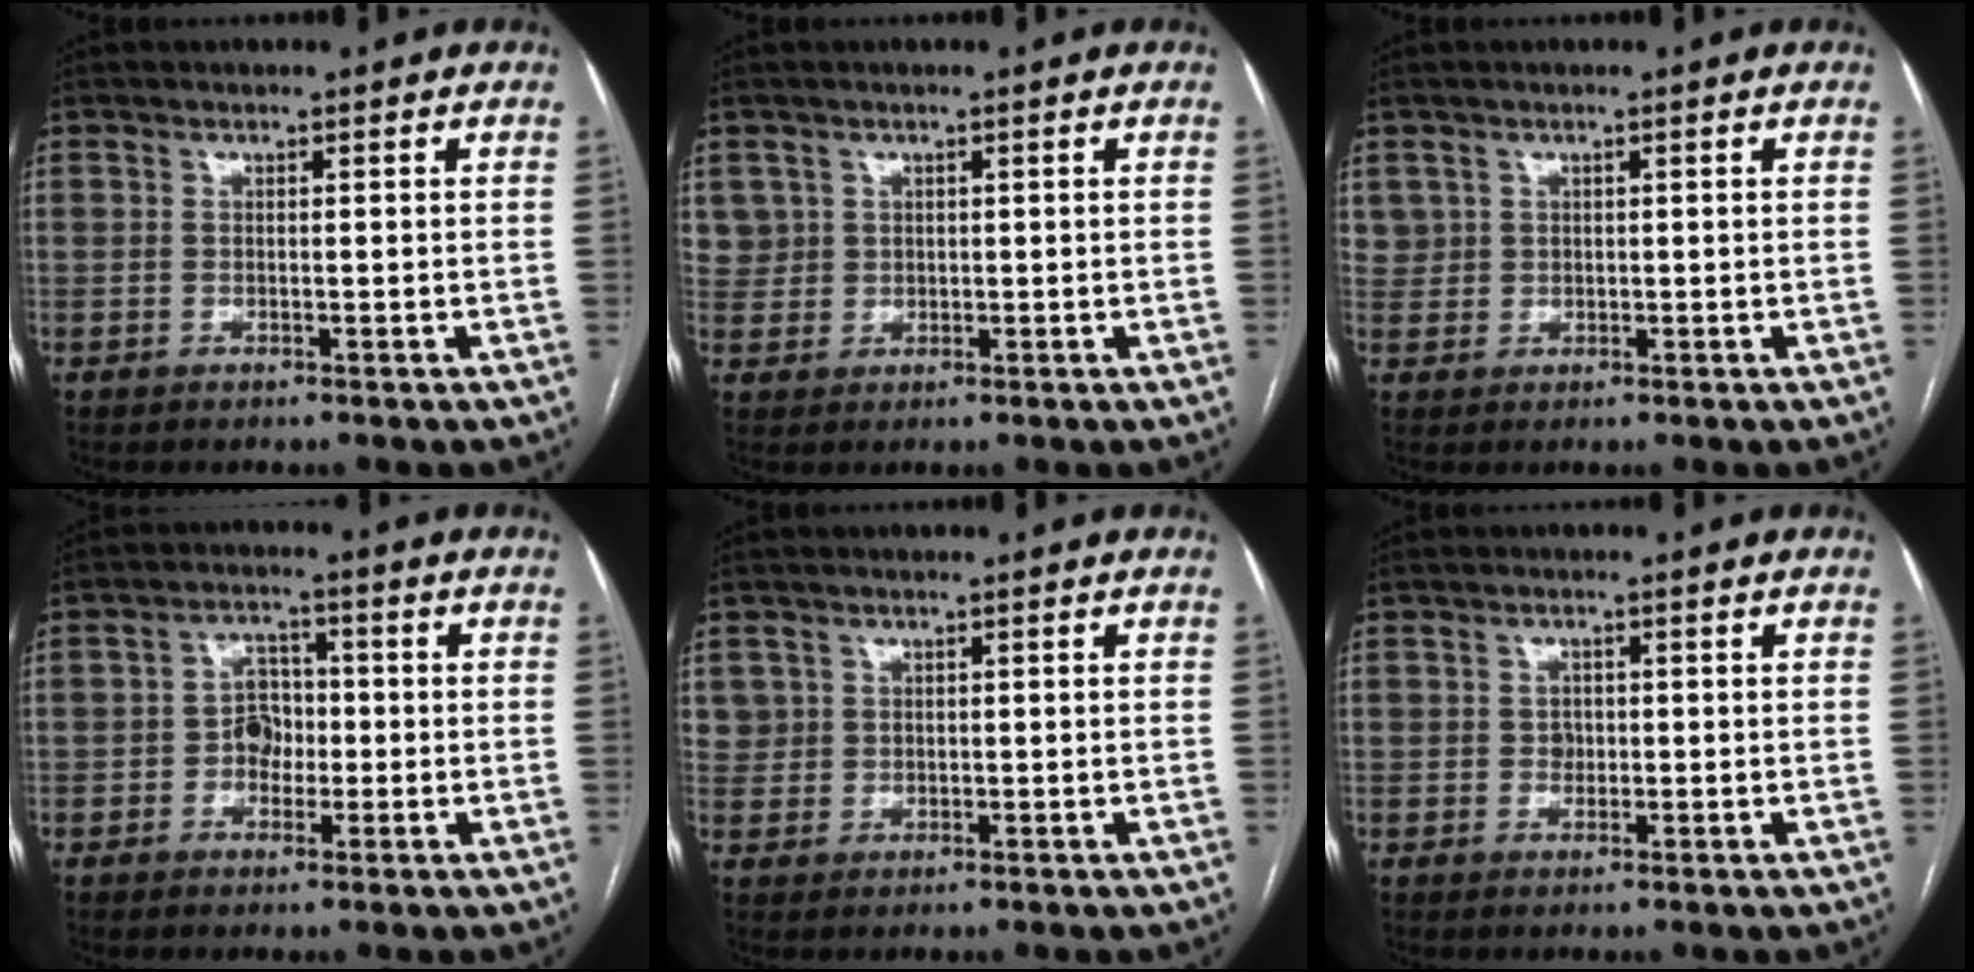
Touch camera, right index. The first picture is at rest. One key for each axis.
{"total": 3.1, "fx": 1.3, "fy": 2.8, "fz": -0.2, "tx": 0.020, "ty": 0.009, "tz": 0.023}
{"total": 2.2, "fx": 1.0, "fy": 1.9, "fz": 0.0, "tx": 0.015, "ty": 0.007, "tz": 0.013}
{"total": 4.5, "fx": -0.8, "fy": 3.5, "fz": 2.7, "tx": -0.045, "ty": 0.015, "tz": -0.016}
{"total": 2.3, "fx": 0.9, "fy": 2.2, "fz": -0.1, "tx": 0.018, "ty": 0.007, "tz": 0.012}
{"total": 1.5, "fx": -0.1, "fy": 1.3, "fz": 0.8, "tx": -0.011, "ty": 0.003, "tz": 0.000}